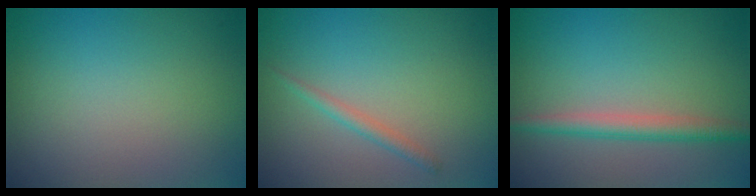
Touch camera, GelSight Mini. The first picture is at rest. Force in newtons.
{"total": 1.2, "press": 1.2, "slide": 0.0}
{"total": 2.5, "press": 2.5, "slide": 0.0}